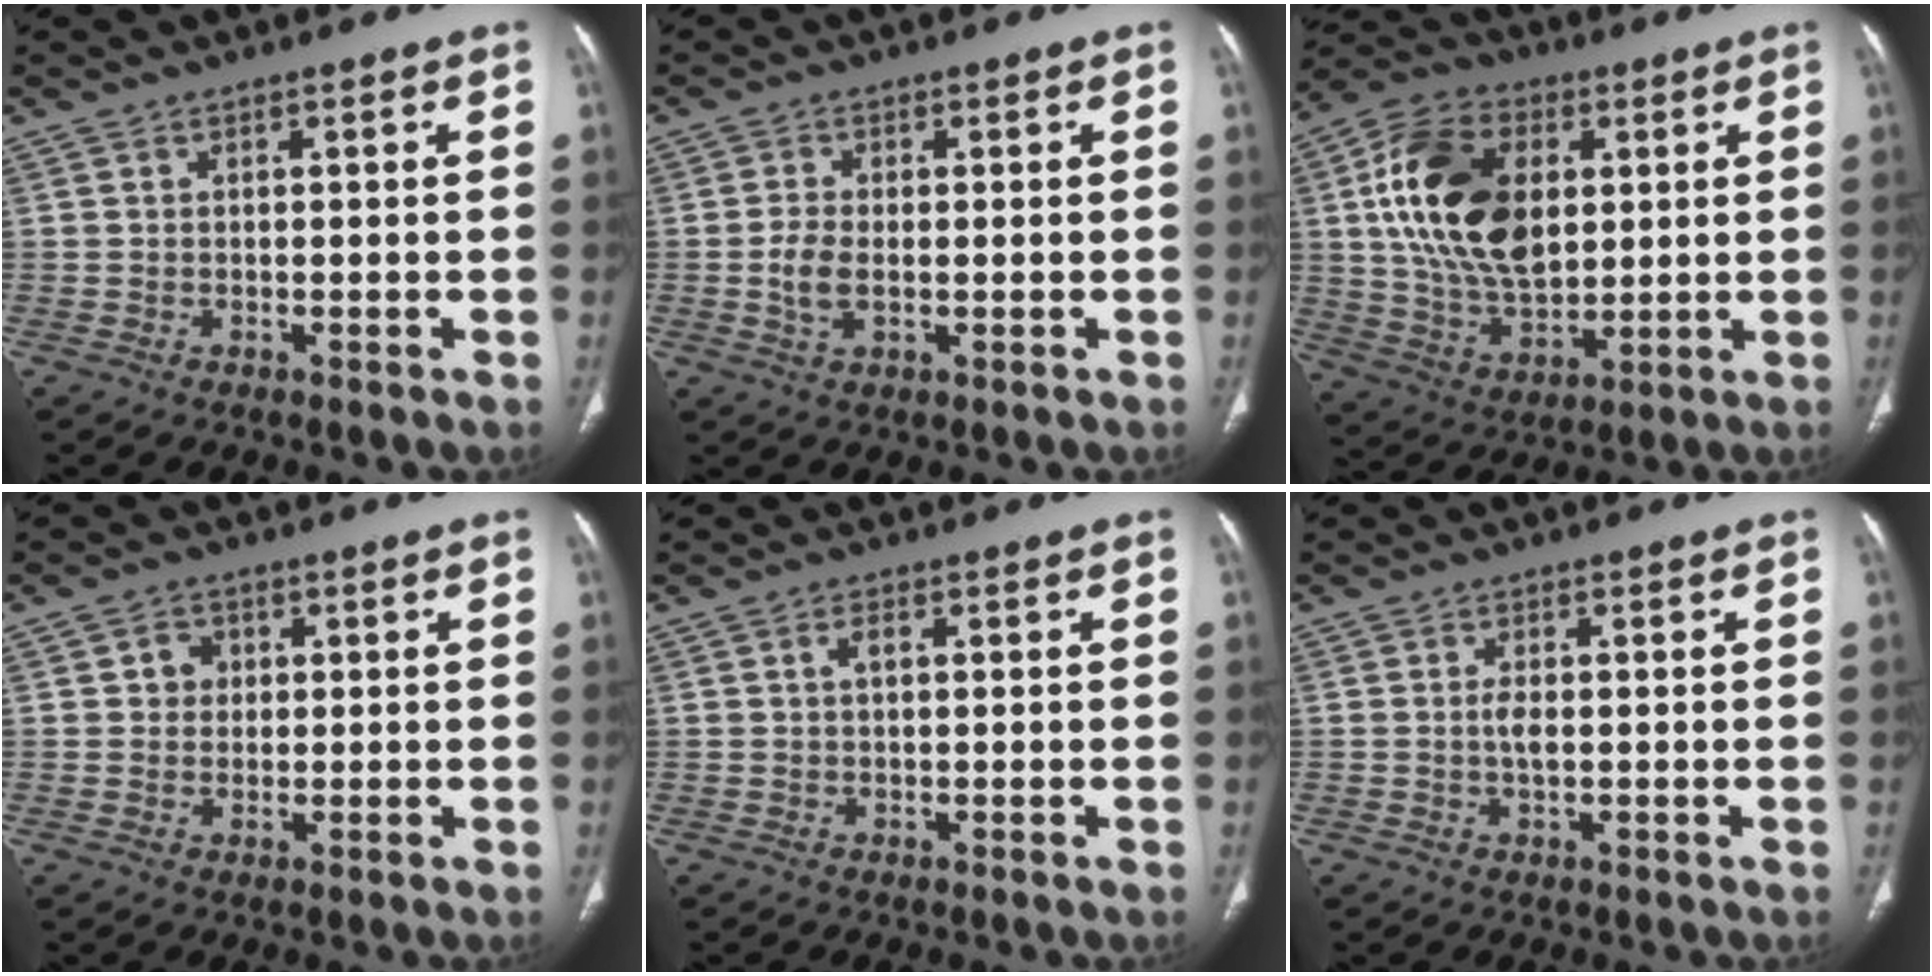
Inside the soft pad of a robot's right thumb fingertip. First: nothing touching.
{"total": 4.2, "force": [-0.4, 2.4, 3.5], "torque": [-0.077, -0.001, -0.007]}
{"total": 20.2, "force": [4.0, 12.7, 15.2], "torque": [-0.255, -0.005, 0.076]}
{"total": 3.1, "force": [0.7, 2.8, 1.2], "torque": [-0.001, 0.002, 0.009]}
{"total": 1.6, "force": [0.3, 0.7, 1.4], "torque": [-0.031, 0.005, 0.006]}
{"total": 2.1, "force": [-0.1, 0.9, 1.9], "torque": [-0.042, 0.000, -0.003]}